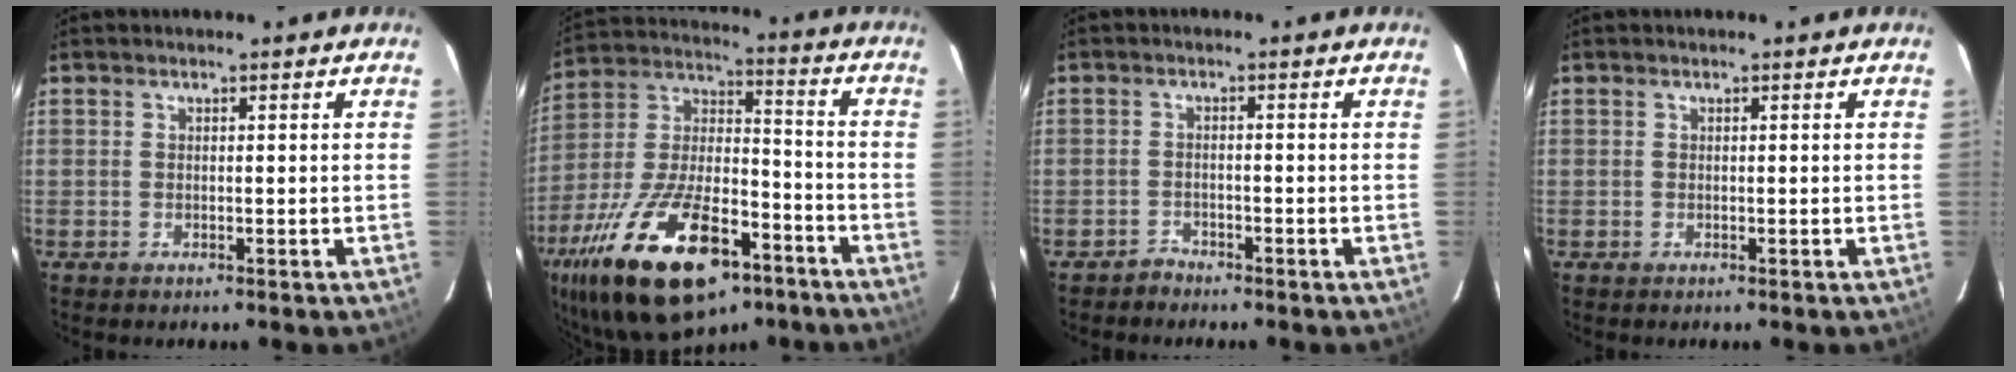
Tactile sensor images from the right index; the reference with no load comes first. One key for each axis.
{"total": 28.1, "fx": -15.8, "fy": 12.6, "fz": 19.6, "tx": -0.388, "ty": -0.014, "tz": -0.255}
{"total": 1.7, "fx": -1.6, "fy": 0.6, "fz": -0.3, "tx": 0.003, "ty": 0.007, "tz": -0.030}
{"total": 0.0}